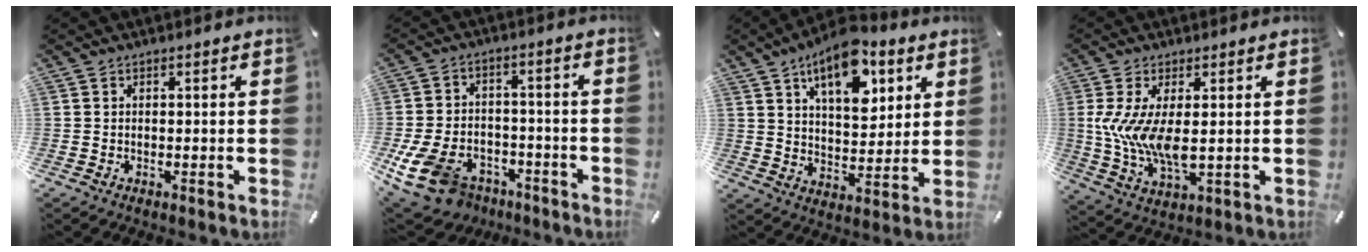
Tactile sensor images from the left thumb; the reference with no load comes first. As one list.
[{"total": 13.0, "force": [-7.5, 8.2, 6.7], "torque": [-0.141, 0.047, -0.132]}, {"total": 14.3, "force": [8.1, 7.6, 9.0], "torque": [-0.130, -0.032, 0.139]}, {"total": 10.3, "force": [0.9, 4.3, 9.4], "torque": [-0.210, -0.015, 0.018]}]